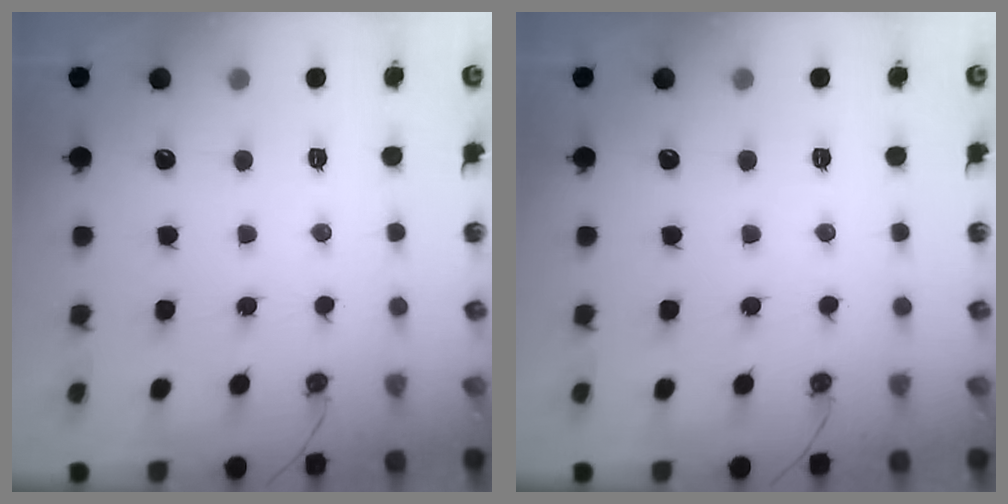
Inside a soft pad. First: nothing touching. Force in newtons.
{"total": 0.0}